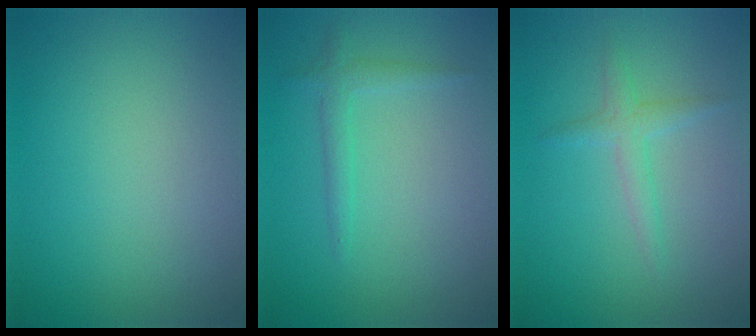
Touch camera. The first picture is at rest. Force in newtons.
{"total": 1.4, "press": 1.4, "slide": 0.1}
{"total": 1.7, "press": 1.7, "slide": 0.1}